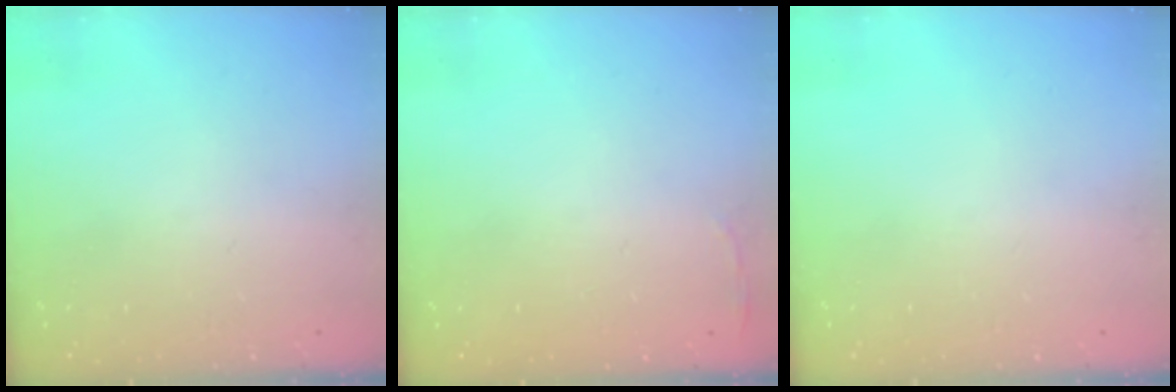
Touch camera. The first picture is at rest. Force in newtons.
{"total": 2.8, "press": 2.6, "slide": 0.9}
{"total": 0.0}